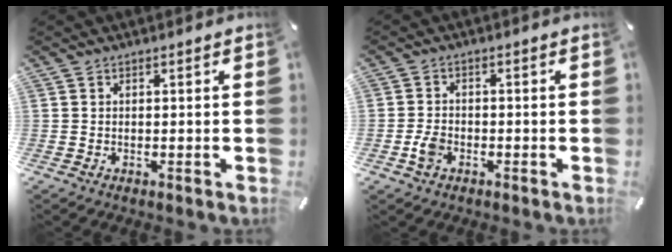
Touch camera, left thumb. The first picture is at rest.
{"total": 3.6, "force": [-1.4, 2.6, 2.0], "torque": [-0.048, 0.002, -0.028]}